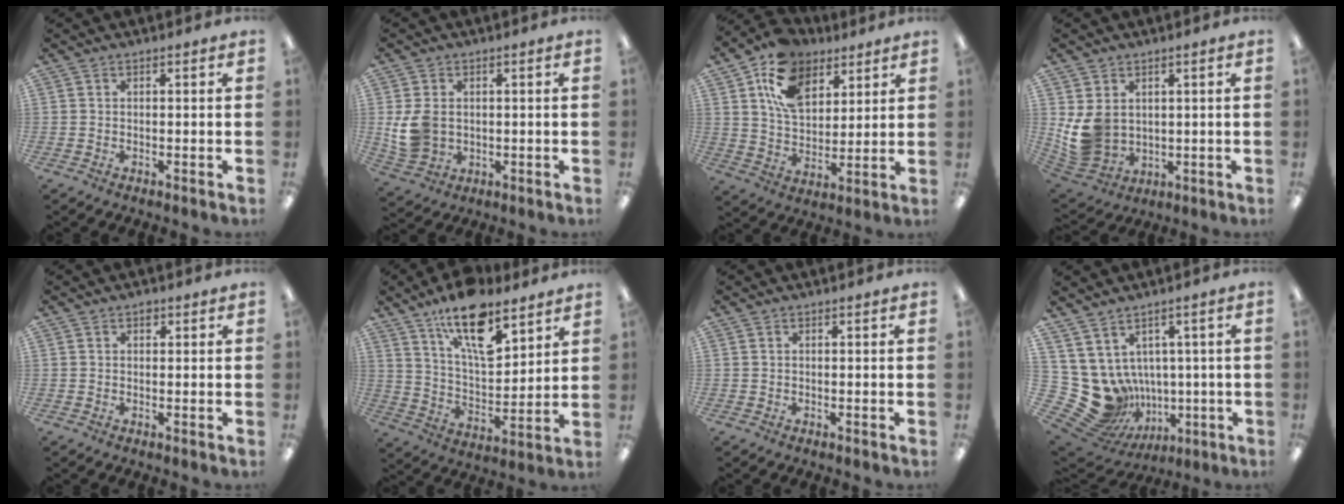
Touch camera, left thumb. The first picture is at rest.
{"total": 7.7, "force": [0.3, 6.2, 4.5], "torque": [-0.102, 0.007, 0.009]}
{"total": 14.3, "force": [8.2, 9.7, 6.6], "torque": [-0.120, -0.030, 0.156]}
{"total": 9.1, "force": [1.5, 7.6, 4.7], "torque": [-0.120, -0.007, 0.035]}
{"total": 1.1, "force": [0.6, 0.8, 0.5], "torque": [-0.003, 0.000, 0.008]}
{"total": 16.7, "force": [11.2, 6.7, 10.4], "torque": [-0.169, -0.056, 0.189]}
{"total": 0.0}
{"total": 11.7, "force": [-1.1, 10.9, 4.1], "torque": [-0.131, -0.027, 0.002]}